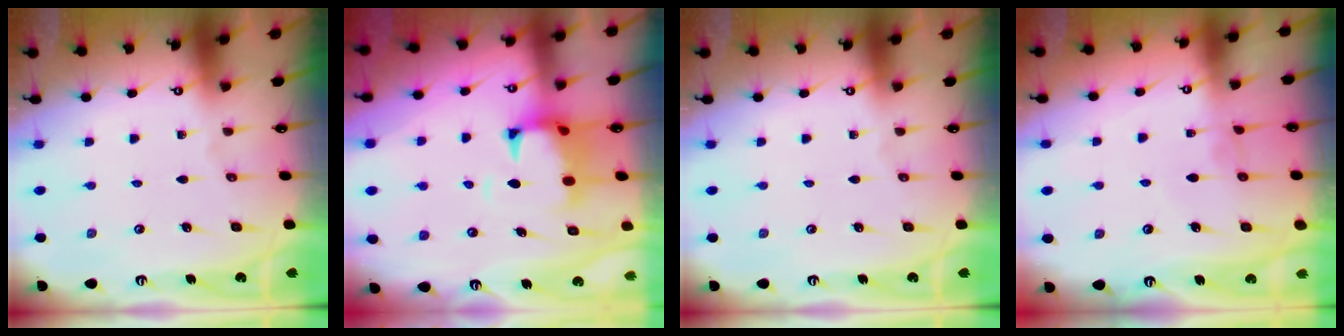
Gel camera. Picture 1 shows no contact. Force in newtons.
{"total": 2.0, "press": 1.4, "slide": 1.4}
{"total": 0.0}
{"total": 1.4, "press": 1.3, "slide": 0.2}